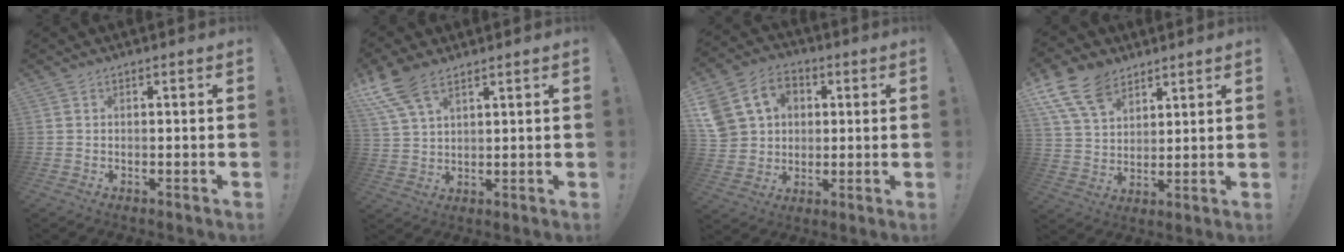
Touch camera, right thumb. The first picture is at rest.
{"total": 9.7, "force": [6.4, 4.4, 5.8], "torque": [-0.118, -0.015, 0.128]}
{"total": 14.7, "force": [4.0, 12.4, 6.8], "torque": [-0.114, -0.004, 0.085]}
{"total": 13.5, "force": [8.6, 8.2, 6.4], "torque": [-0.121, -0.039, 0.168]}